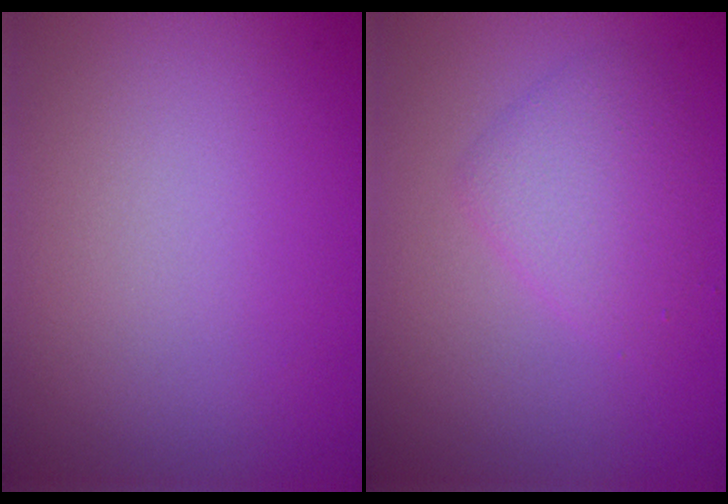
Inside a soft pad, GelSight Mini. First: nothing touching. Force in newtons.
{"total": 2.8, "press": 2.8, "slide": 0.1}